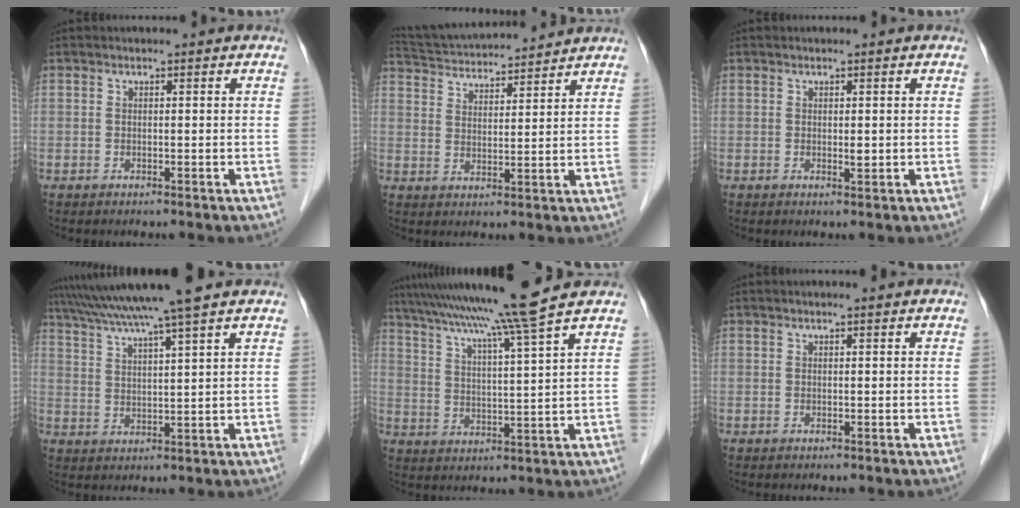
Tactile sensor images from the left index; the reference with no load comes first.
{"total": 14.1, "force": [13.3, 1.1, 4.5], "torque": [-0.092, 0.030, 0.214]}
{"total": 0.9, "force": [0.1, 0.3, 0.9], "torque": [-0.012, -0.002, 0.002]}
{"total": 12.3, "force": [10.2, -1.5, 6.7], "torque": [-0.121, 0.020, 0.157]}
{"total": 14.2, "force": [11.7, -3.2, 7.4], "torque": [-0.128, -0.019, 0.178]}
{"total": 1.0, "force": [0.8, -0.1, 0.6], "torque": [-0.011, 0.009, 0.014]}